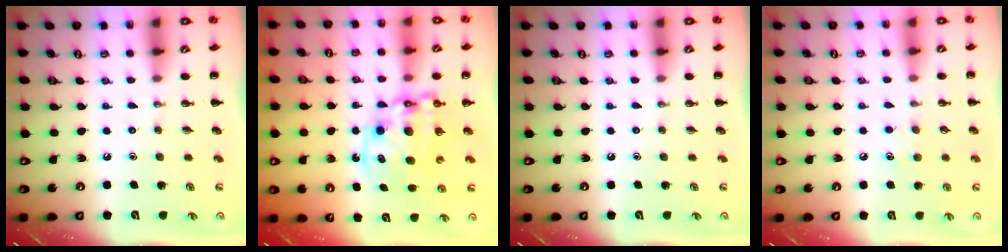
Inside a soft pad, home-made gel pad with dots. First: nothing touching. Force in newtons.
{"total": 11.7, "press": 11.3, "slide": 2.8}
{"total": 0.0}
{"total": 5.0, "press": 4.8, "slide": 1.4}